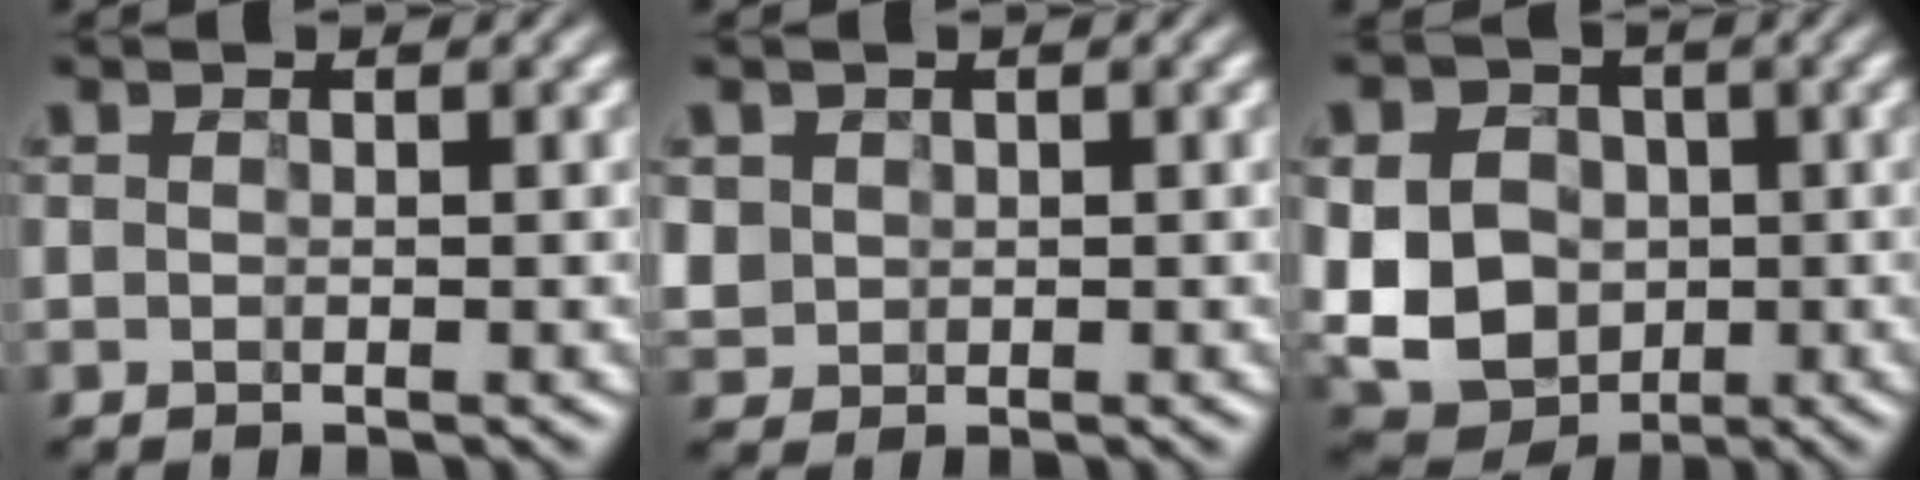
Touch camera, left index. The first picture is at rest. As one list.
[{"total": 2.5, "force": [0.6, 2.3, 0.8], "torque": [-0.036, 0.013, 0.021]}, {"total": 10.7, "force": [-0.9, 9.2, 5.4], "torque": [-0.128, -0.004, -0.023]}]